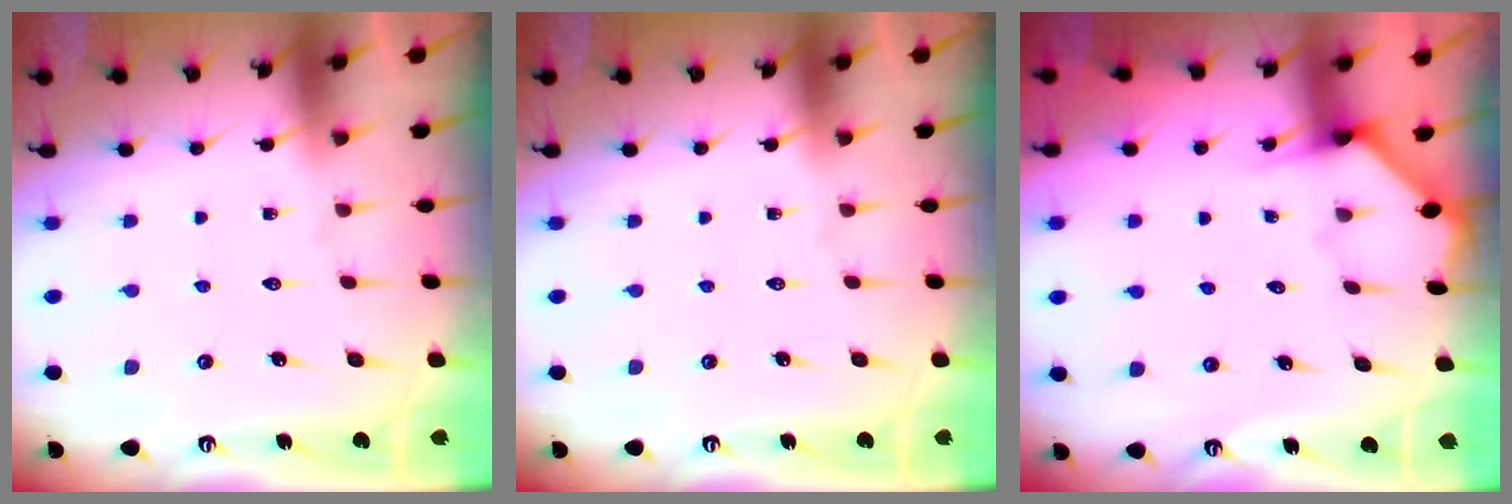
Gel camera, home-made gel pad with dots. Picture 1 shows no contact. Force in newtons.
{"total": 0.0}
{"total": 2.0, "press": 2.0, "slide": 0.2}